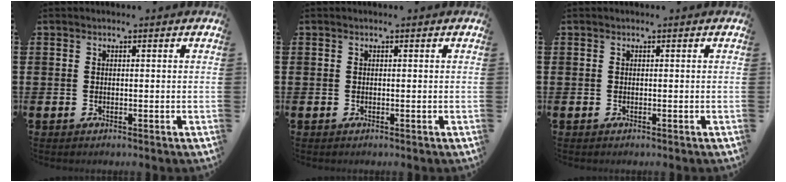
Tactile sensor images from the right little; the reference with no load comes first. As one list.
[{"total": 0.0}, {"total": 0.0}]